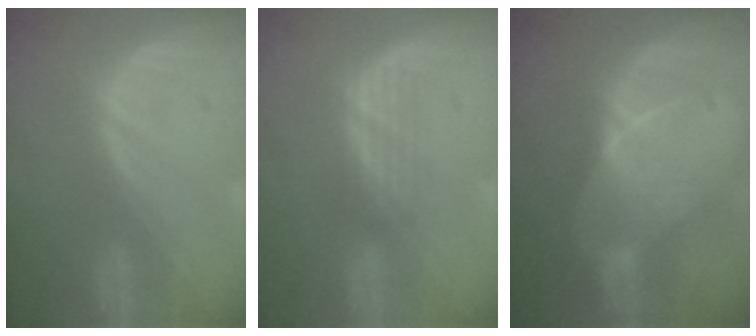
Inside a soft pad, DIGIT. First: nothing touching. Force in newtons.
{"total": 2.9, "press": 2.6, "slide": 1.4}
{"total": 7.4, "press": 6.9, "slide": 2.6}